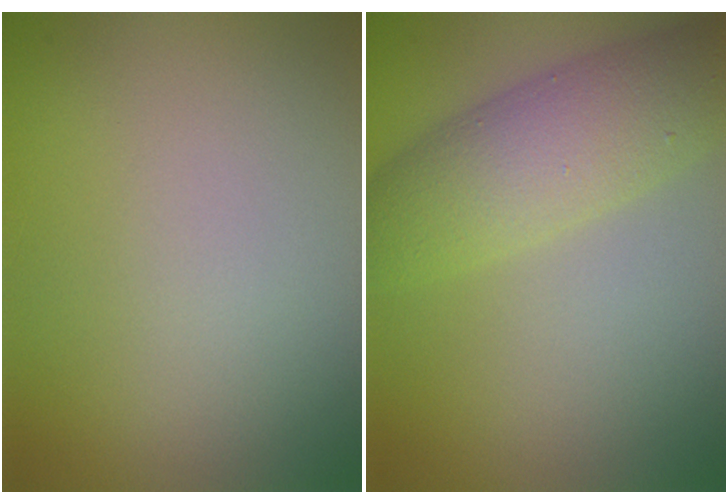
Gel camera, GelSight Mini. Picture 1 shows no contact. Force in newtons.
{"total": 6.3, "press": 6.3, "slide": 0.2}